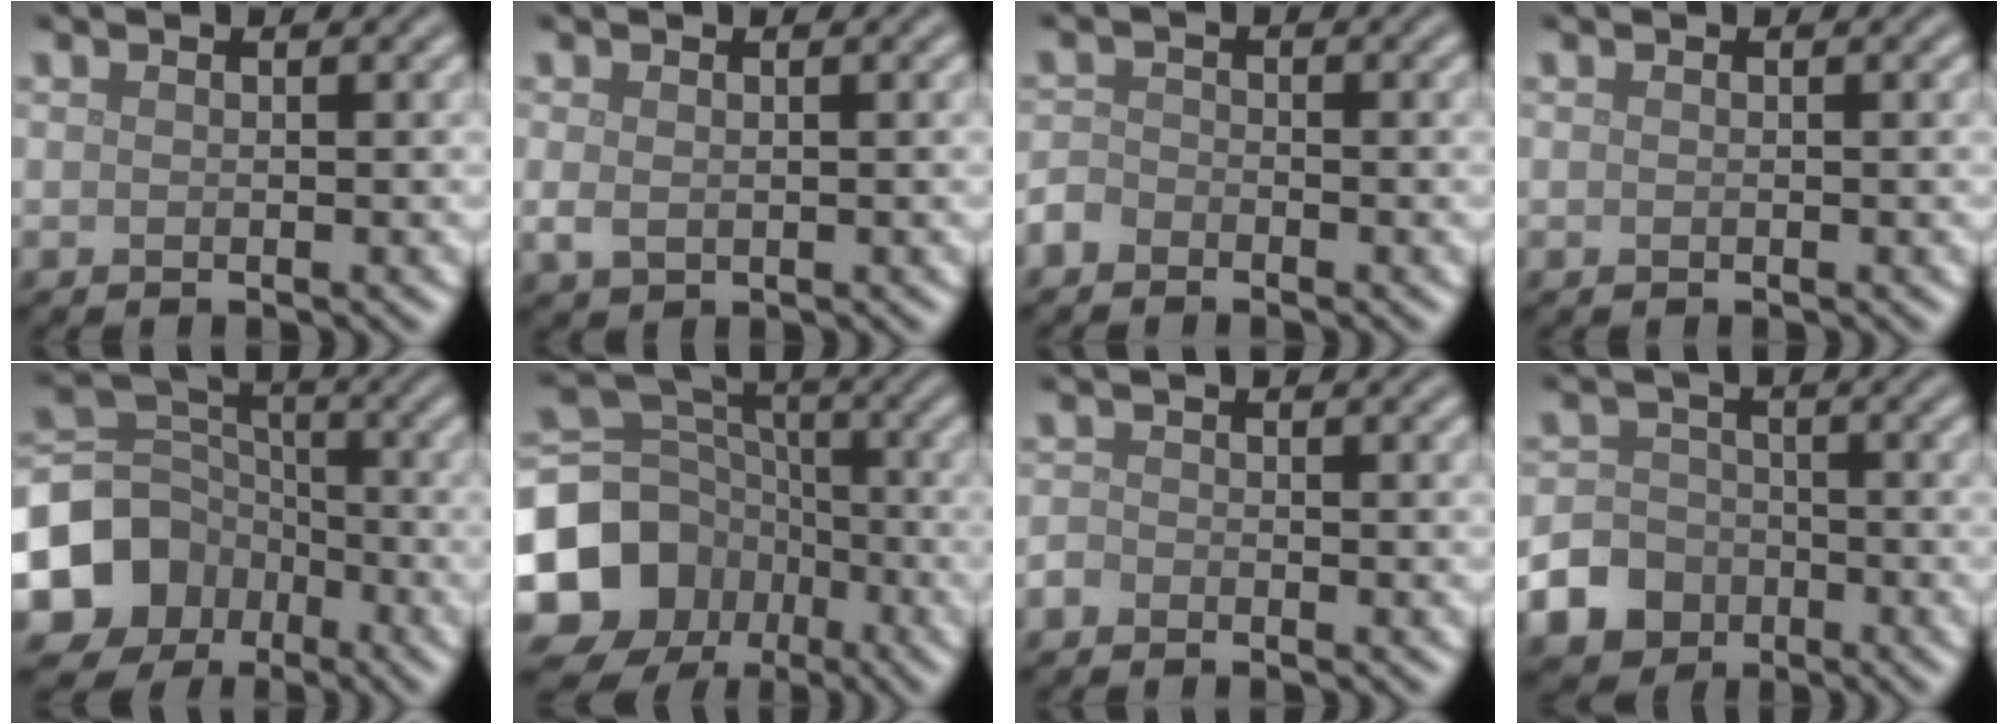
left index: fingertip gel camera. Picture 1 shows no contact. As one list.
[{"total": 1.6, "force": [-0.1, 1.2, 1.1], "torque": [-0.027, -0.003, 0.003]}, {"total": 1.8, "force": [-1.3, 1.1, 0.3], "torque": [-0.002, 0.004, -0.031]}, {"total": 0.0}, {"total": 9.1, "force": [-4.0, 7.5, 3.1], "torque": [-0.078, -0.009, -0.086]}, {"total": 15.3, "force": [-5.9, 13.1, 5.2], "torque": [-0.124, -0.024, -0.121]}, {"total": 1.0, "force": [-0.7, 0.7, 0.2], "torque": [0.000, -0.001, -0.018]}, {"total": 9.6, "force": [-5.0, 8.0, 2.1], "torque": [-0.043, -0.039, -0.106]}]